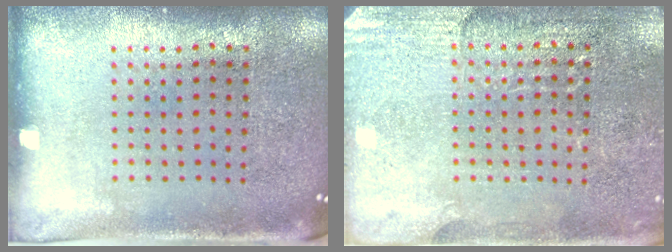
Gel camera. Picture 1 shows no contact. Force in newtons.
{"total": 2.9, "press": 2.8, "slide": 0.6}